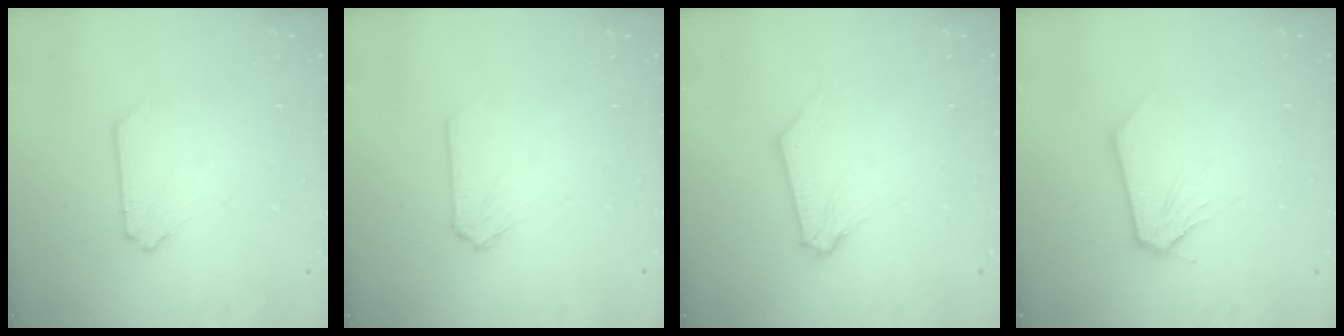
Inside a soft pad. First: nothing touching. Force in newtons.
{"total": 0.0}
{"total": 0.7, "press": 0.7, "slide": 0.1}
{"total": 0.0}